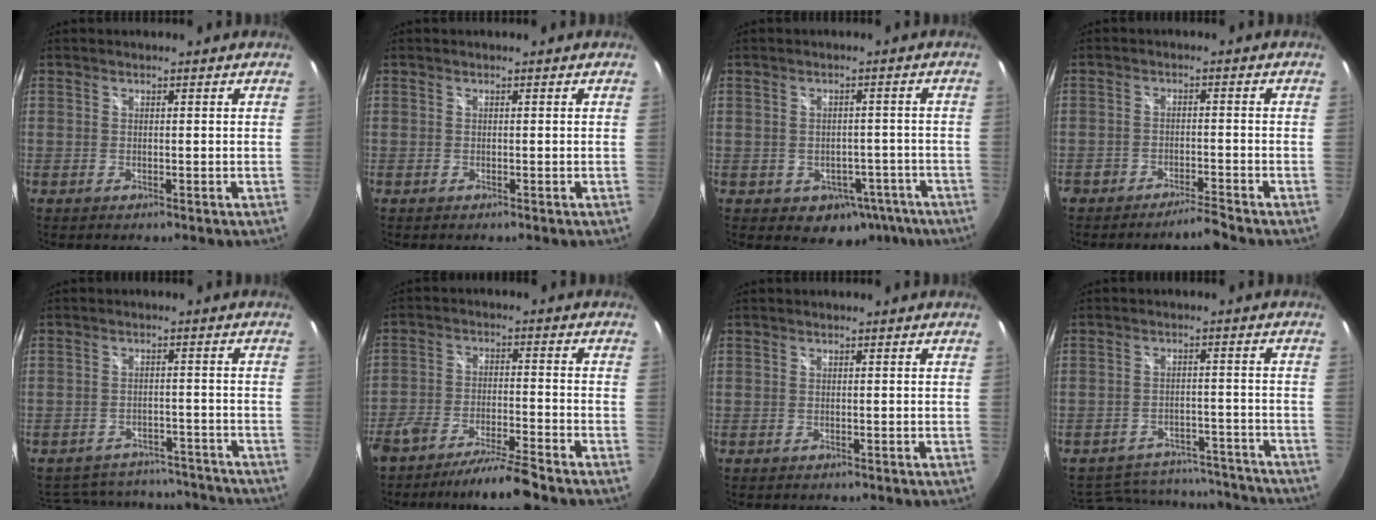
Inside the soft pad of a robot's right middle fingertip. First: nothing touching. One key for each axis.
{"total": 0.0}
{"total": 8.2, "fx": -4.4, "fy": 6.2, "fz": 3.0, "tx": -0.057, "ty": 0.022, "tz": -0.029}
{"total": 3.3, "fx": -3.3, "fy": 0.2, "fz": 0.7, "tx": -0.031, "ty": -0.001, "tz": -0.060}
{"total": 16.9, "fx": -14.5, "fy": 7.1, "fz": 5.0, "tx": -0.113, "ty": 0.032, "tz": -0.174}
{"total": 9.4, "fx": -8.0, "fy": 0.4, "fz": 4.8, "tx": -0.101, "ty": -0.005, "tz": -0.138}
{"total": 0.0}
{"total": 16.8, "fx": -14.6, "fy": 6.9, "fz": 4.8, "tx": -0.107, "ty": 0.028, "tz": -0.170}